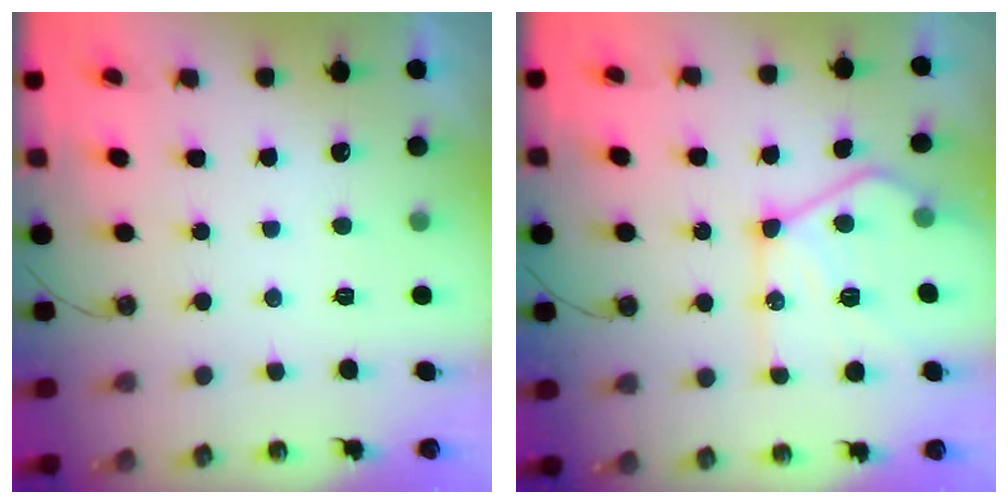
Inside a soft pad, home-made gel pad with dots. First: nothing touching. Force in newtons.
{"total": 17.5, "press": 17.5, "slide": 1.2}